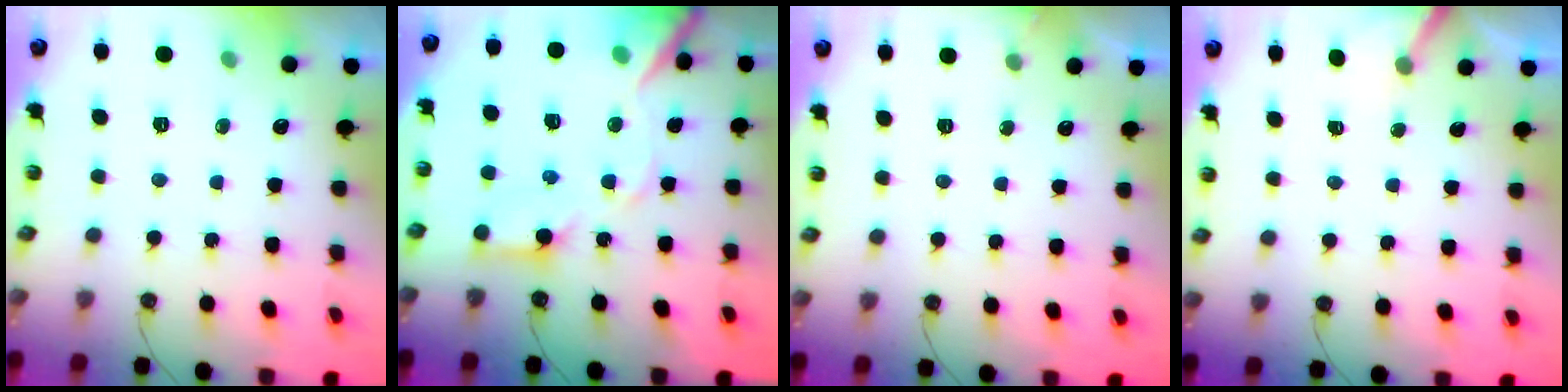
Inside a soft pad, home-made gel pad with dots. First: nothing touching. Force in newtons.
{"total": 14.8, "press": 14.7, "slide": 1.9}
{"total": 2.2, "press": 2.2, "slide": 0.1}
{"total": 3.8, "press": 3.8, "slide": 0.2}